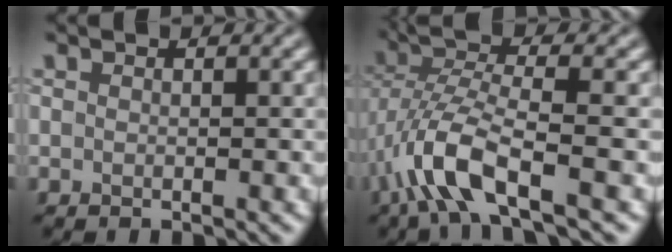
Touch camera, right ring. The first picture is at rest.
{"total": 7.1, "force": [-3.0, 2.1, 6.0], "torque": [-0.135, 0.009, -0.070]}